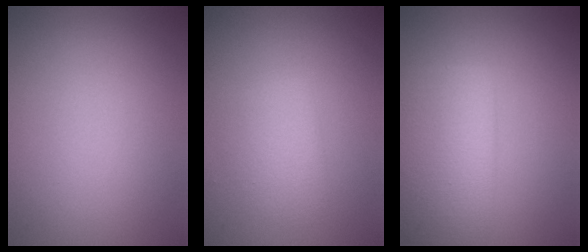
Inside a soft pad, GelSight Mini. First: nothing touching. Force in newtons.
{"total": 2.1, "press": 2.1, "slide": 0.1}
{"total": 5.7, "press": 5.7, "slide": 0.2}